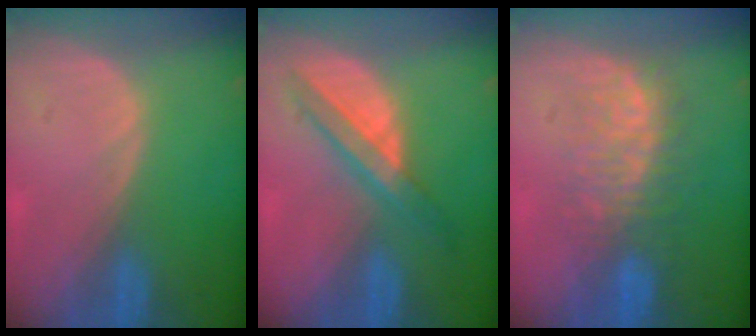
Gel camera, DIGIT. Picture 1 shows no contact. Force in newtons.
{"total": 5.7, "press": 5.6, "slide": 1.3}
{"total": 7.7, "press": 7.6, "slide": 1.3}